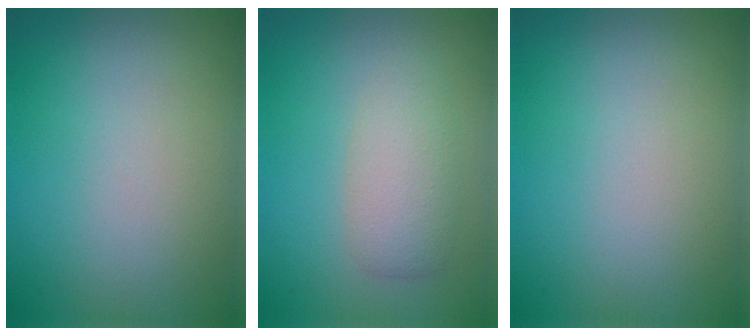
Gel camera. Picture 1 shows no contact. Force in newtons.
{"total": 3.0, "press": 3.0, "slide": 0.3}
{"total": 0.0}